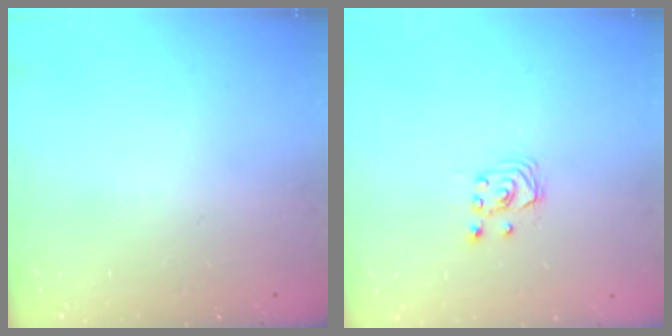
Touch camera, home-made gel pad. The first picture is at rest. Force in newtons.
{"total": 2.6, "press": 2.6, "slide": 0.3}